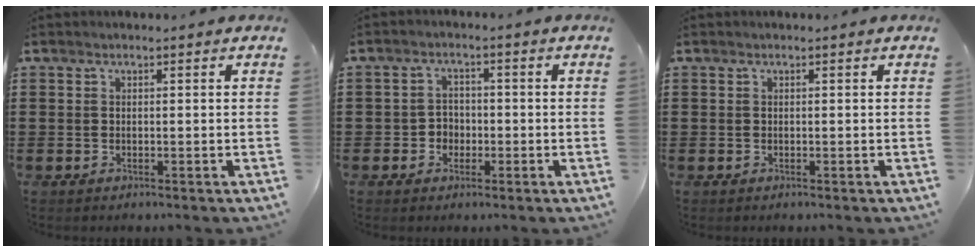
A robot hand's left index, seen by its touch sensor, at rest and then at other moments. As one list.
[{"total": 2.6, "force": [-1.1, 2.2, 0.8], "torque": [-0.022, 0.006, -0.026]}, {"total": 0.0}]